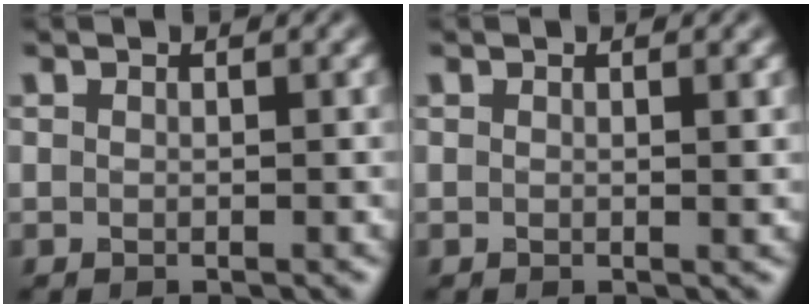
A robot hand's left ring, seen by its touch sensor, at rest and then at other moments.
{"total": 0.8, "force": [0.3, 0.2, 0.7], "torque": [-0.005, 0.000, 0.003]}